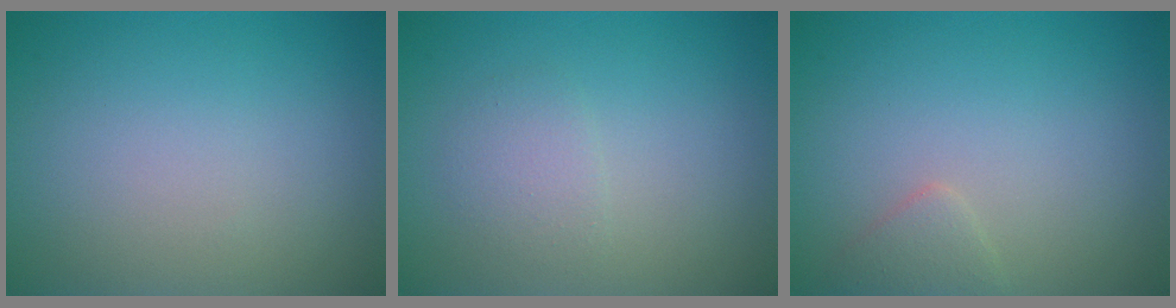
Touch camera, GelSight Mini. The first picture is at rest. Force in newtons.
{"total": 1.6, "press": 1.6, "slide": 0.1}
{"total": 1.3, "press": 1.3, "slide": 0.1}